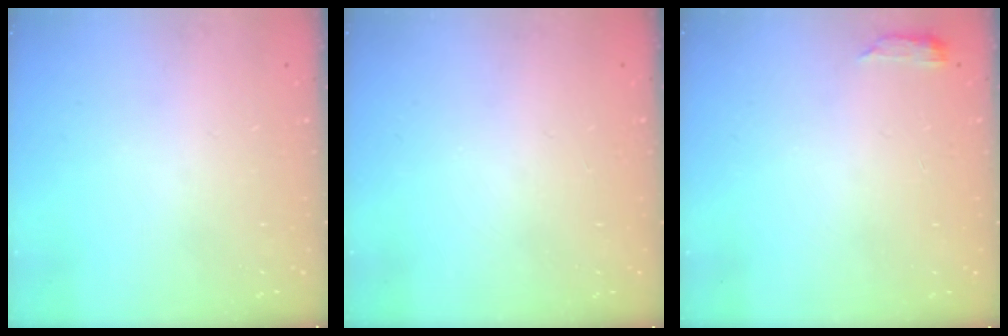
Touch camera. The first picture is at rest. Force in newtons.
{"total": 0.0}
{"total": 2.8, "press": 2.8, "slide": 0.5}